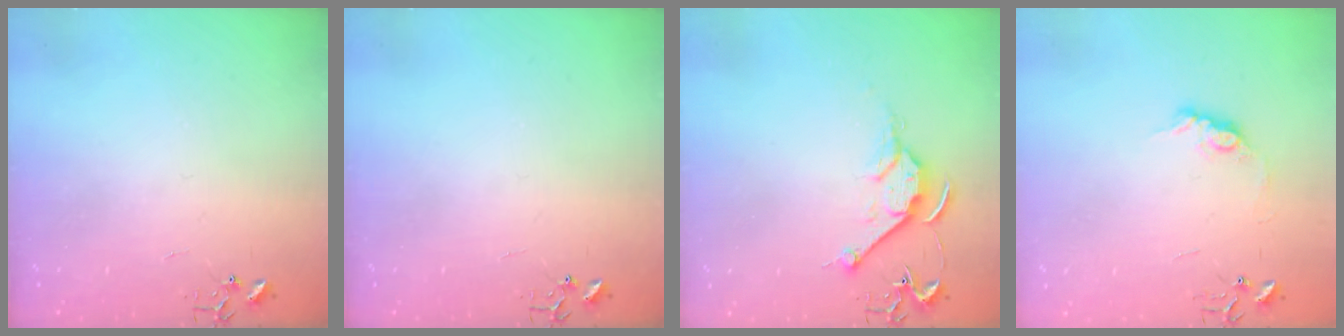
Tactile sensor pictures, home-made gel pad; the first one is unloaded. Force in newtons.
{"total": 0.0}
{"total": 9.9, "press": 9.9, "slide": 0.4}
{"total": 9.0, "press": 9.0, "slide": 0.4}